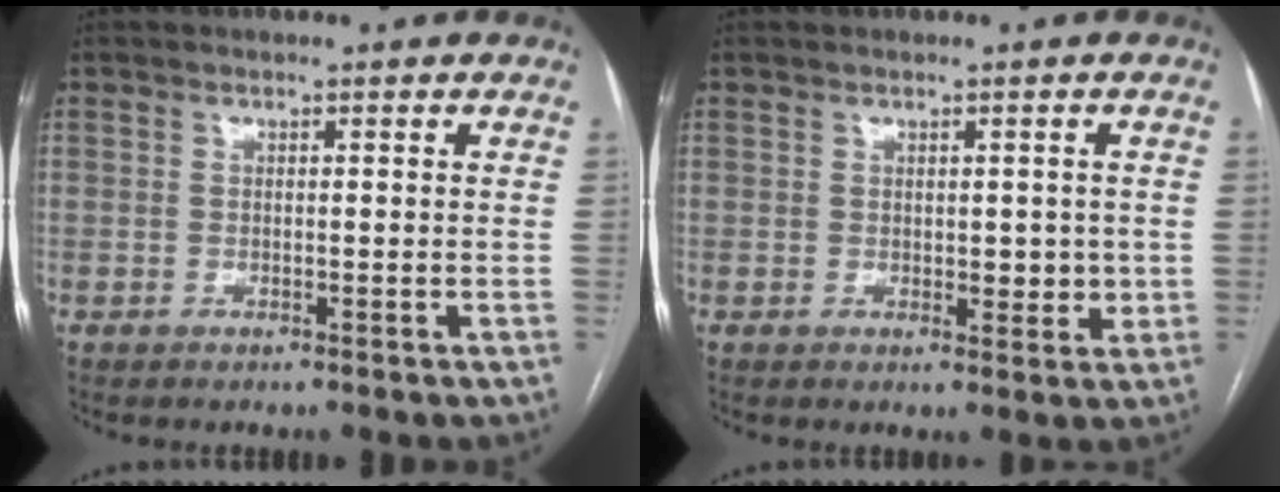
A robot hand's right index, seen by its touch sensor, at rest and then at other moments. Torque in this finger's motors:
{"motor_torque": [-0.34, 0.72, 0.12, 0.04]}